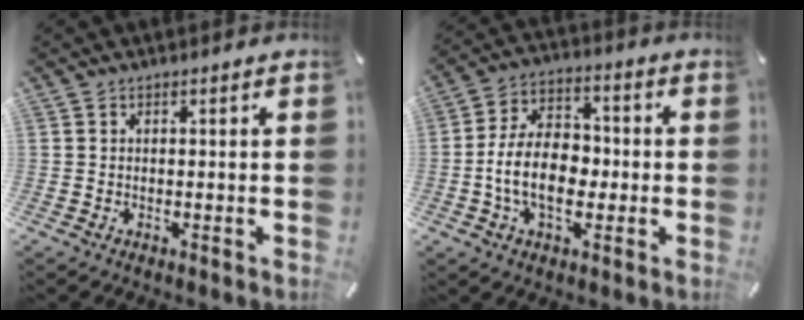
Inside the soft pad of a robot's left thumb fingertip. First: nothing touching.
{"total": 12.2, "force": [-2.7, 8.4, 8.5], "torque": [-0.176, 0.012, -0.049]}